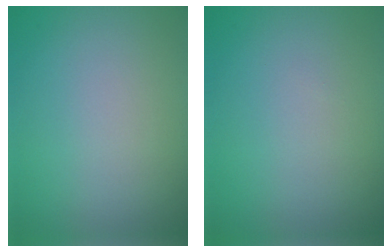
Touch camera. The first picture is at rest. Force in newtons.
{"total": 0.0}